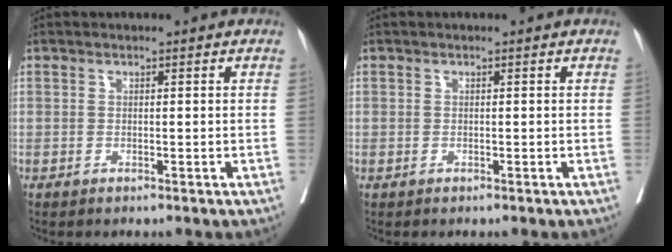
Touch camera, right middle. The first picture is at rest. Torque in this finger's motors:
{"motor_torque": [0.27, -0.44, -0.50, -0.21]}